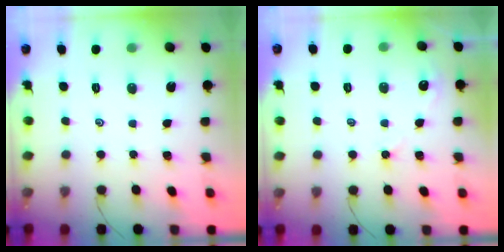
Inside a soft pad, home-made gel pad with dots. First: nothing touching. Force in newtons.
{"total": 4.0, "press": 4.0, "slide": 0.4}